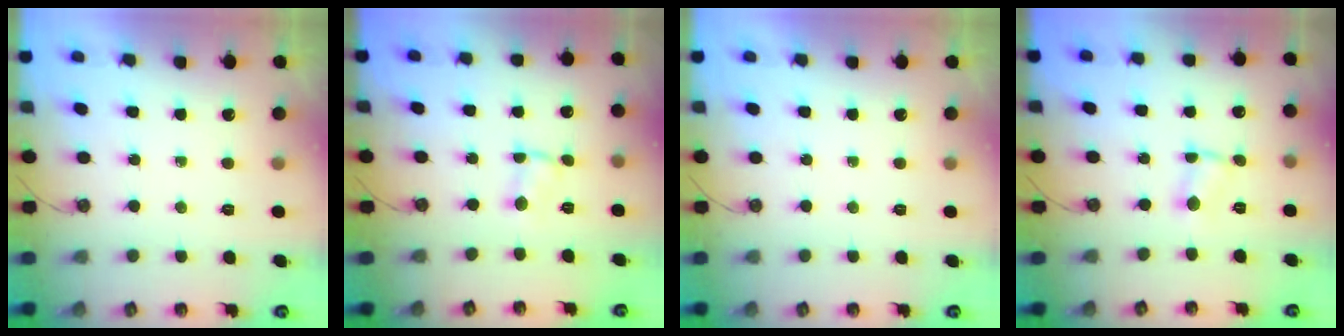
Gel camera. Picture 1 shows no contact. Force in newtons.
{"total": 1.4, "press": 1.4, "slide": 0.1}
{"total": 0.0}
{"total": 1.5, "press": 1.5, "slide": 0.2}